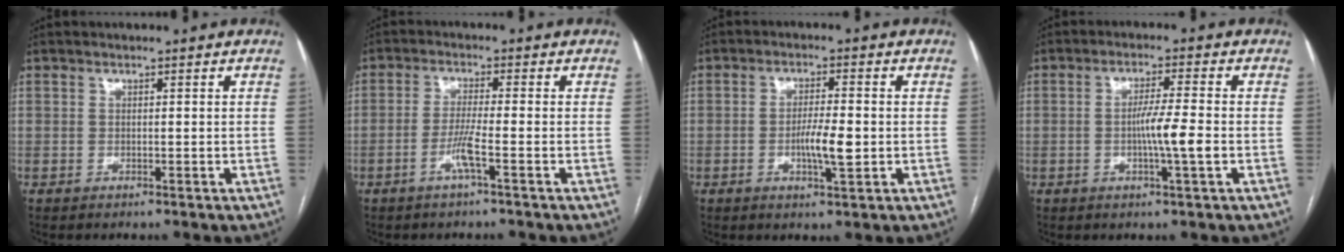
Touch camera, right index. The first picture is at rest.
{"total": 3.9, "force": [-1.8, -0.6, 3.4], "torque": [-0.068, -0.006, -0.039]}
{"total": 5.4, "force": [-1.0, 0.7, 5.2], "torque": [-0.094, -0.005, -0.017]}
{"total": 5.7, "force": [-1.1, -0.5, 5.5], "torque": [-0.098, -0.004, -0.021]}